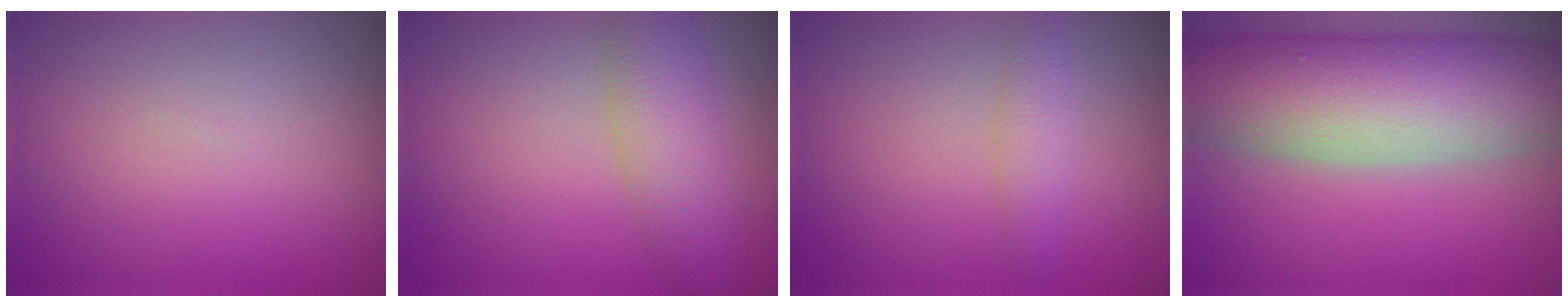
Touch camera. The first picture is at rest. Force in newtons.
{"total": 4.8, "press": 4.8, "slide": 0.1}
{"total": 1.9, "press": 1.9, "slide": 0.1}
{"total": 12.9, "press": 12.9, "slide": 0.5}